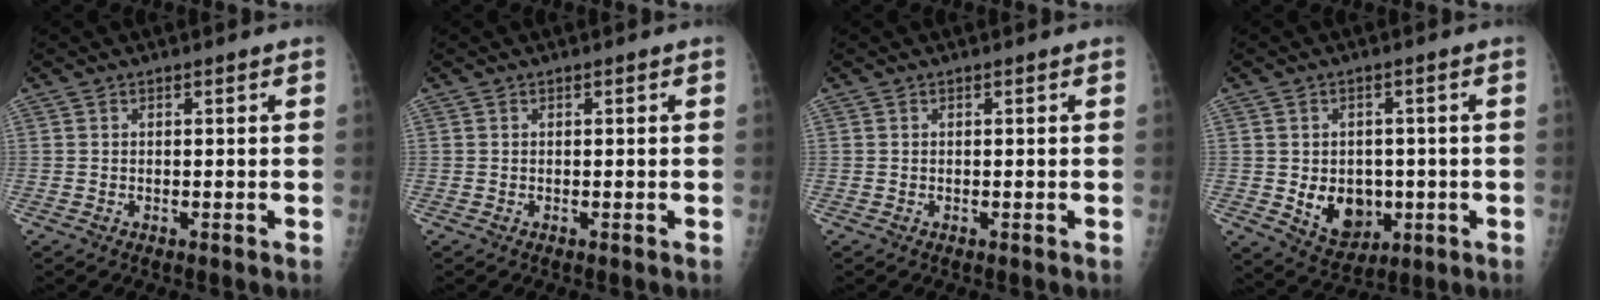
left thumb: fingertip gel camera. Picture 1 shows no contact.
{"total": 0.0}
{"total": 0.0}
{"total": 8.8, "force": [-1.3, 6.8, 5.4], "torque": [-0.048, -0.005, -0.002]}